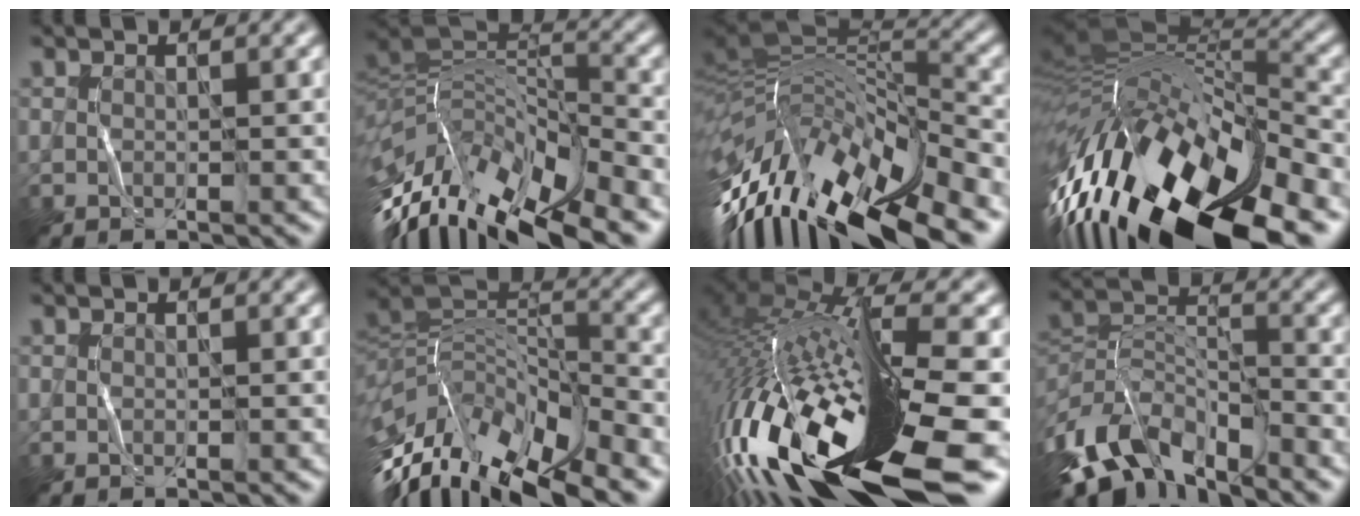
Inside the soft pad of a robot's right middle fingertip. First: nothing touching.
{"total": 13.9, "force": [-7.5, 4.8, 10.7], "torque": [-0.211, 0.018, -0.128]}
{"total": 15.2, "force": [-4.7, 4.8, 13.6], "torque": [-0.248, 0.014, -0.068]}
{"total": 18.3, "force": [-7.8, 7.3, 14.8], "torque": [-0.284, -0.006, -0.121]}
{"total": 0.0}
{"total": 14.8, "force": [-8.7, 5.7, 10.6], "torque": [-0.225, 0.007, -0.138]}
{"total": 18.4, "force": [-5.4, 5.0, 16.9], "torque": [-0.343, -0.032, -0.070]}
{"total": 9.1, "force": [-6.5, 3.6, 5.2], "torque": [-0.104, -0.007, -0.128]}